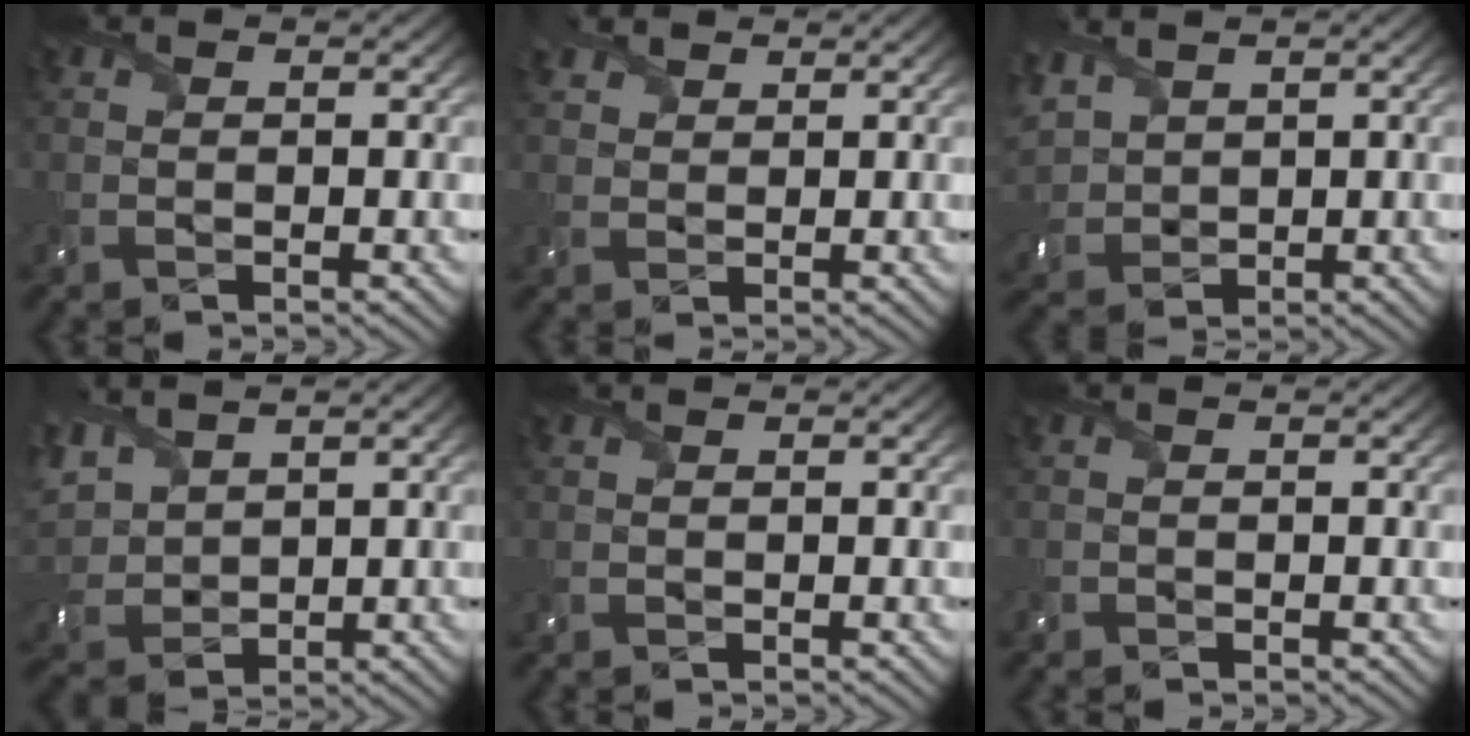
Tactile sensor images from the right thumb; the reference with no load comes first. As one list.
[{"total": 2.5, "force": [2.0, 1.4, 0.7], "torque": [-0.020, 0.009, 0.042]}, {"total": 5.3, "force": [2.4, 3.6, 3.1], "torque": [-0.109, 0.005, 0.047]}, {"total": 6.4, "force": [3.3, 3.8, 3.9], "torque": [-0.130, 0.012, 0.064]}, {"total": 0.0}, {"total": 0.8, "force": [-0.7, 0.3, -0.1], "torque": [0.002, -0.009, -0.015]}]